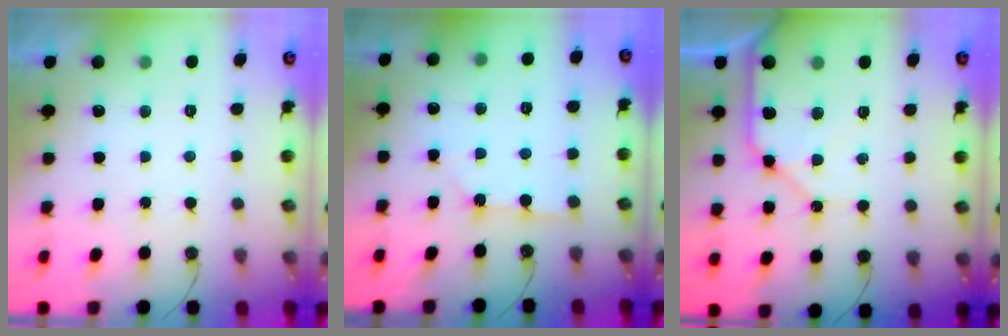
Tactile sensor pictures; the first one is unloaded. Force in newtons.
{"total": 2.0, "press": 2.0, "slide": 0.2}
{"total": 10.3, "press": 10.2, "slide": 1.2}